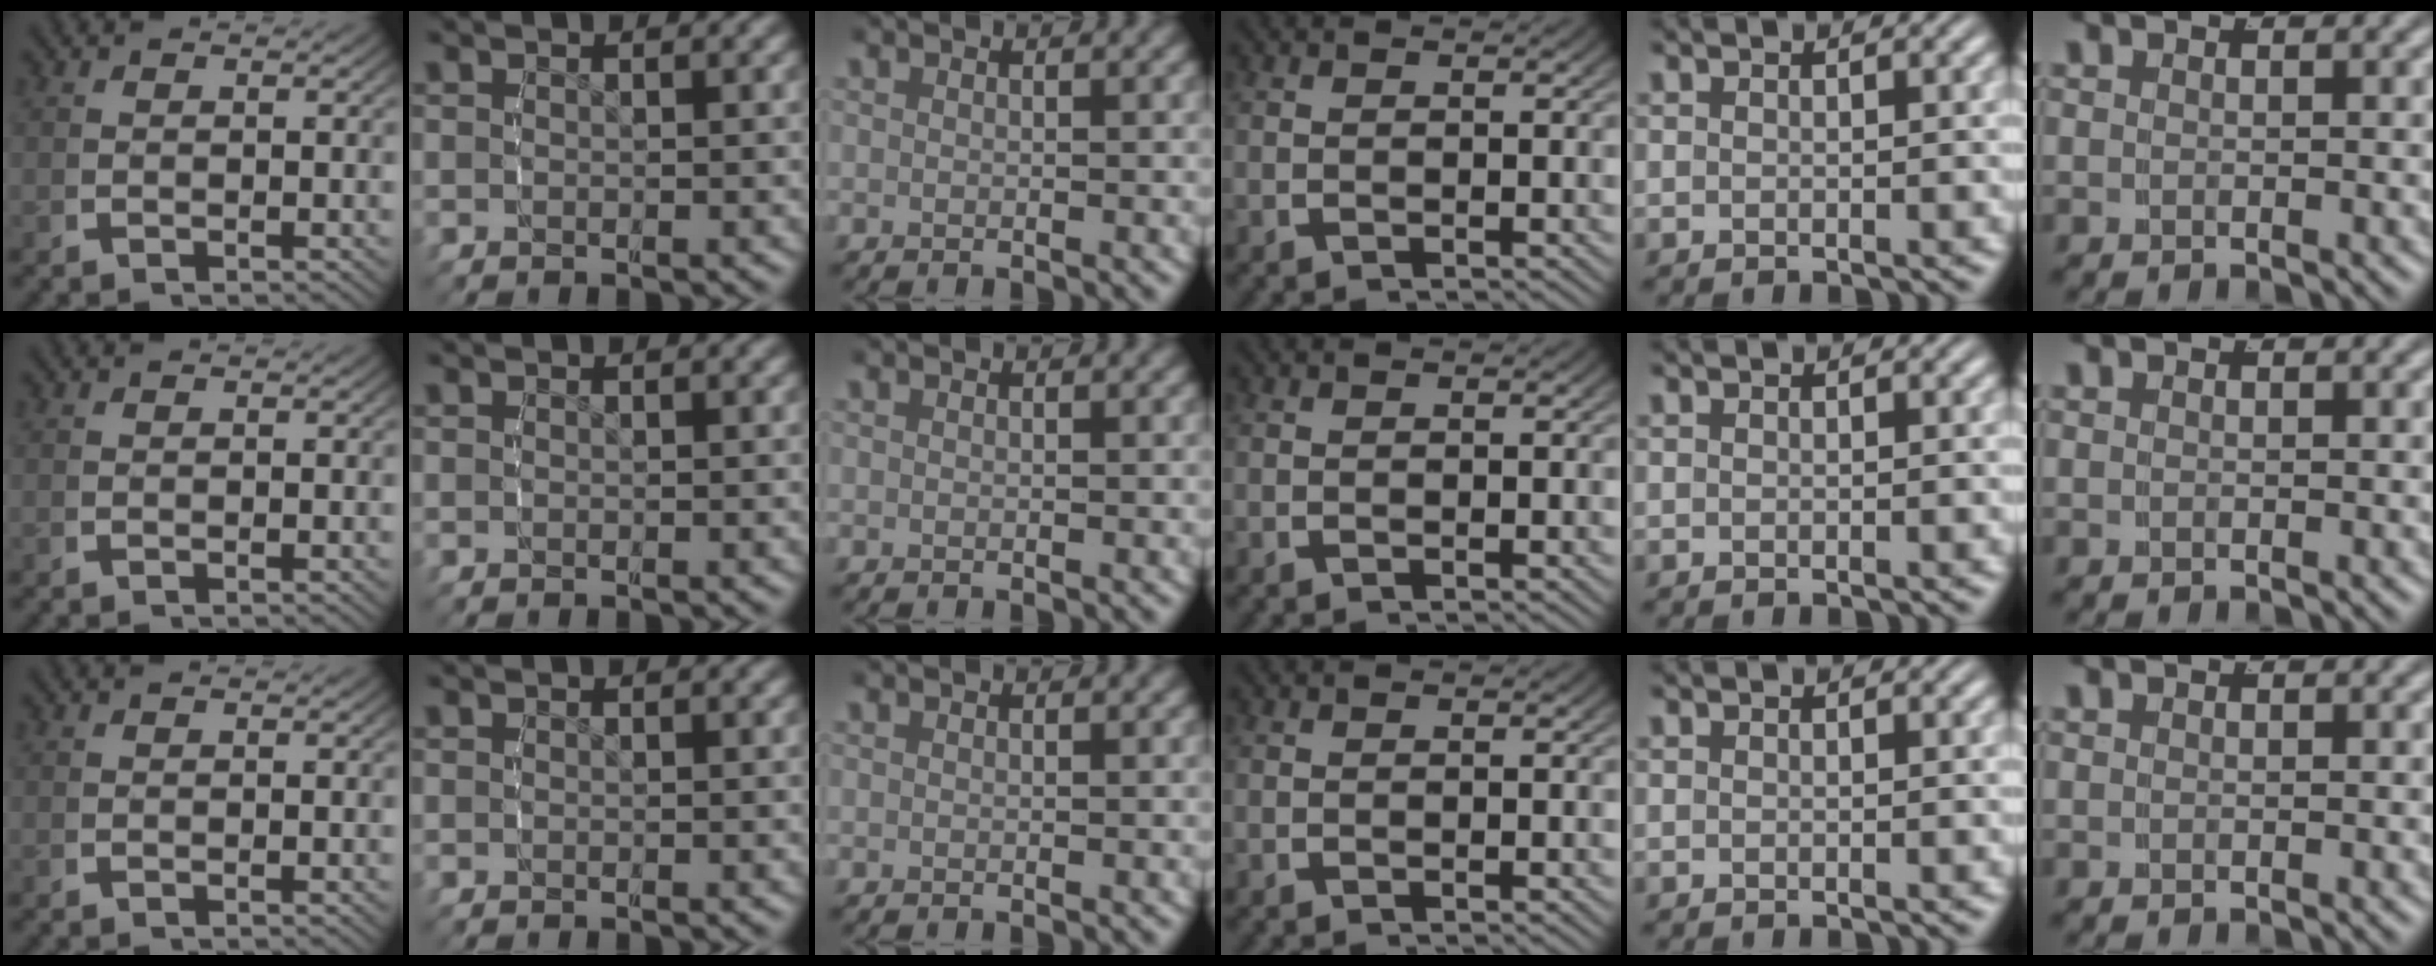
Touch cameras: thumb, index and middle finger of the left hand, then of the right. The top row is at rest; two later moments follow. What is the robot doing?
{"motion": "reach", "object": "paper towel"}